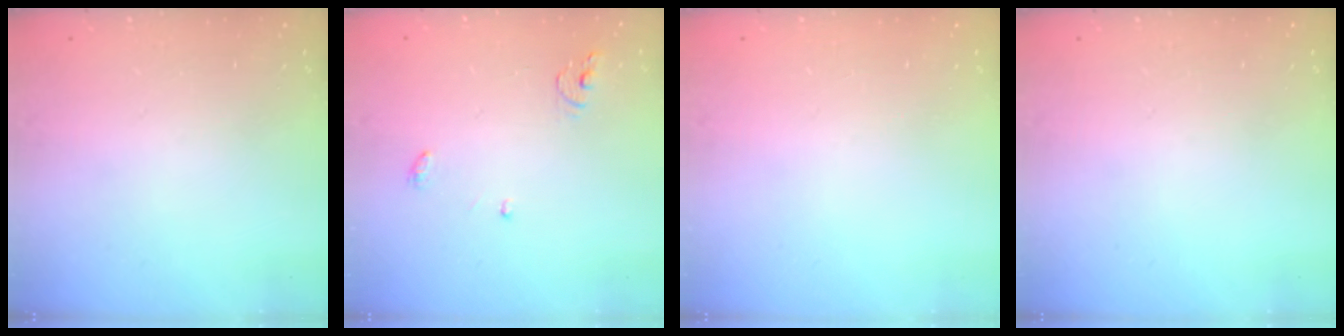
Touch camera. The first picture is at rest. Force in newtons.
{"total": 4.2, "press": 4.1, "slide": 0.3}
{"total": 0.0}
{"total": 0.0}